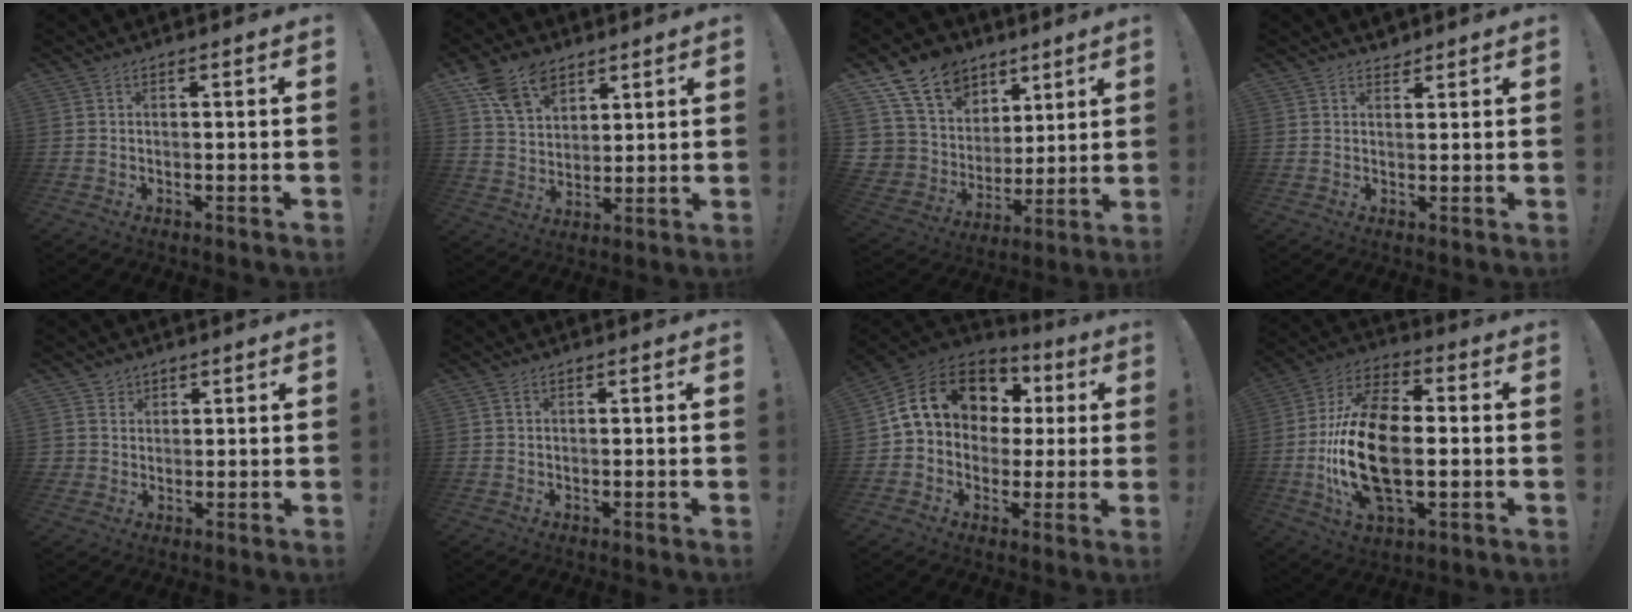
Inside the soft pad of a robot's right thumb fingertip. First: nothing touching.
{"total": 12.7, "force": [7.7, 8.6, 5.4], "torque": [-0.080, -0.043, 0.148]}
{"total": 14.5, "force": [9.0, 10.5, 4.2], "torque": [-0.082, -0.062, 0.195]}
{"total": 2.1, "force": [1.9, 1.0, 0.3], "torque": [0.006, -0.014, 0.033]}
{"total": 4.2, "force": [2.1, 3.6, 0.0], "torque": [-0.001, -0.014, 0.040]}
{"total": 0.8, "force": [0.5, 0.5, 0.4], "torque": [-0.004, 0.000, 0.009]}
{"total": 17.4, "force": [6.3, 13.1, 9.5], "torque": [-0.155, -0.010, 0.132]}
{"total": 22.1, "force": [-2.7, 12.4, 18.2], "torque": [-0.356, 0.005, -0.043]}